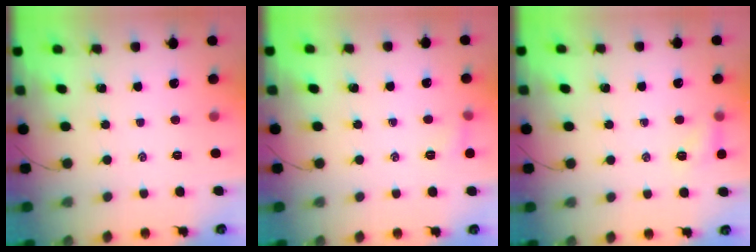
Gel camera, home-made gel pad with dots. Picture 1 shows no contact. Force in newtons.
{"total": 4.1, "press": 3.9, "slide": 1.3}
{"total": 5.2, "press": 4.9, "slide": 1.5}